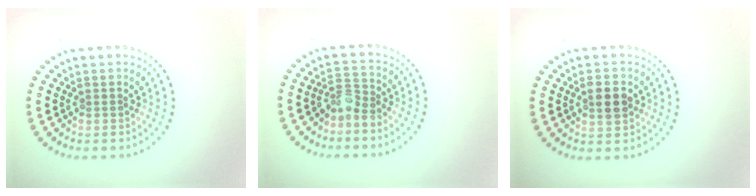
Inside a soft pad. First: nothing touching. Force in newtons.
{"total": 2.2, "press": 1.6, "slide": 1.4}
{"total": 2.9, "press": 2.9, "slide": 0.1}